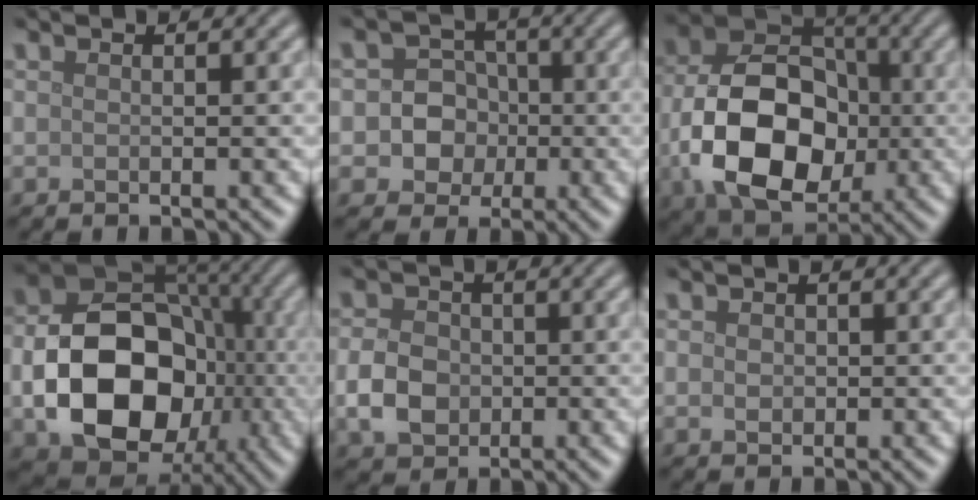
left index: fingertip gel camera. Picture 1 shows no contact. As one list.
[{"total": 4.9, "force": [-0.5, 4.5, 1.8], "torque": [-0.009, 0.013, -0.027]}, {"total": 12.1, "force": [-2.1, 8.6, 8.3], "torque": [-0.157, -0.007, -0.039]}, {"total": 13.0, "force": [-2.7, 9.5, 8.4], "torque": [-0.142, -0.005, -0.048]}, {"total": 4.0, "force": [-0.8, 3.2, 2.2], "torque": [-0.045, 0.000, -0.020]}, {"total": 1.1, "force": [0.1, 1.0, 0.5], "torque": [-0.008, -0.002, 0.001]}]